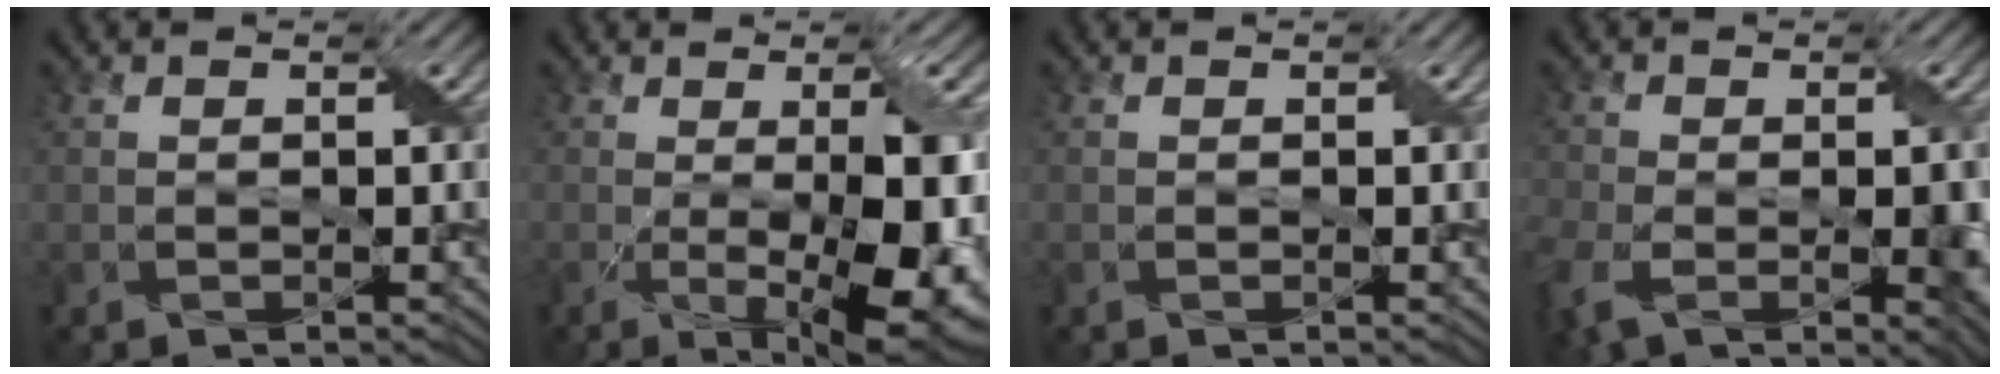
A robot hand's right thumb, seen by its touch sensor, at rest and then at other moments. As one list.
[{"total": 12.4, "force": [-1.7, 4.1, 11.6], "torque": [-0.167, -0.021, -0.011]}, {"total": 0.0}, {"total": 8.3, "force": [-2.9, 4.7, 6.3], "torque": [-0.136, -0.024, -0.048]}]